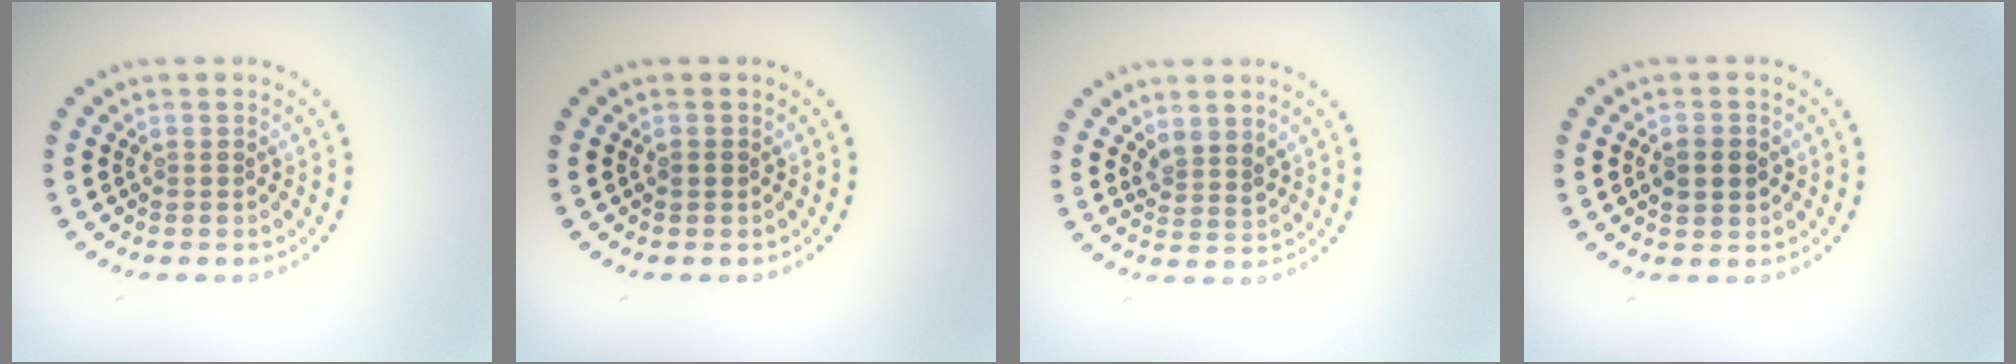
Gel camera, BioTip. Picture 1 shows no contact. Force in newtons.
{"total": 0.8, "press": 0.7, "slide": 0.1}
{"total": 1.8, "press": 1.5, "slide": 1.1}
{"total": 2.3, "press": 2.3, "slide": 0.2}